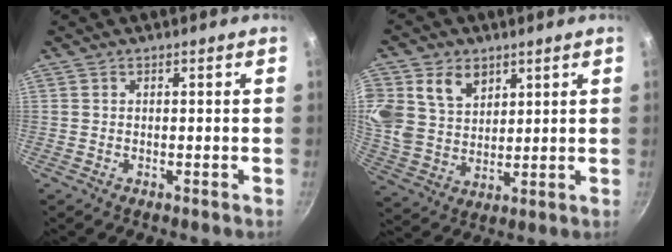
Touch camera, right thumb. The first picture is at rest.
{"total": 15.0, "force": [6.3, 11.4, 7.6], "torque": [-0.160, -0.009, 0.128]}